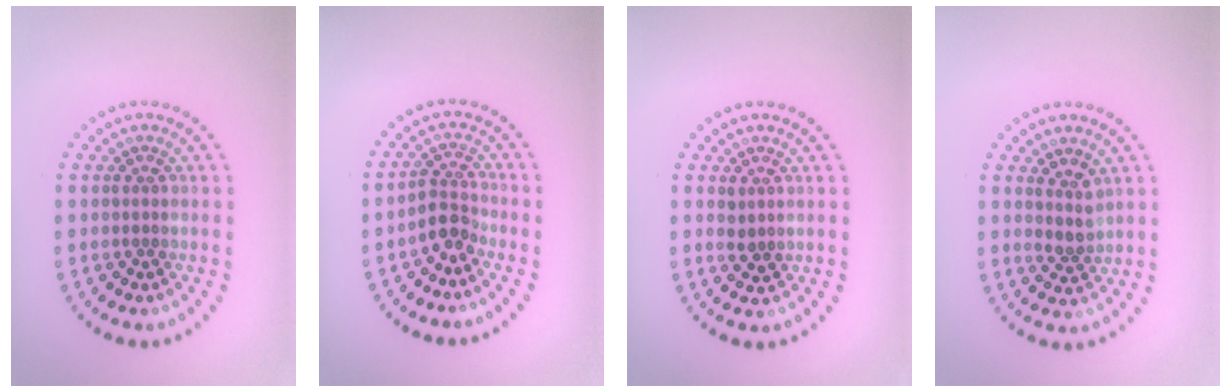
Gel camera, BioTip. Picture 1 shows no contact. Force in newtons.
{"total": 2.4, "press": 1.8, "slide": 1.5}
{"total": 1.1, "press": 1.0, "slide": 0.4}
{"total": 2.0, "press": 1.6, "slide": 1.2}